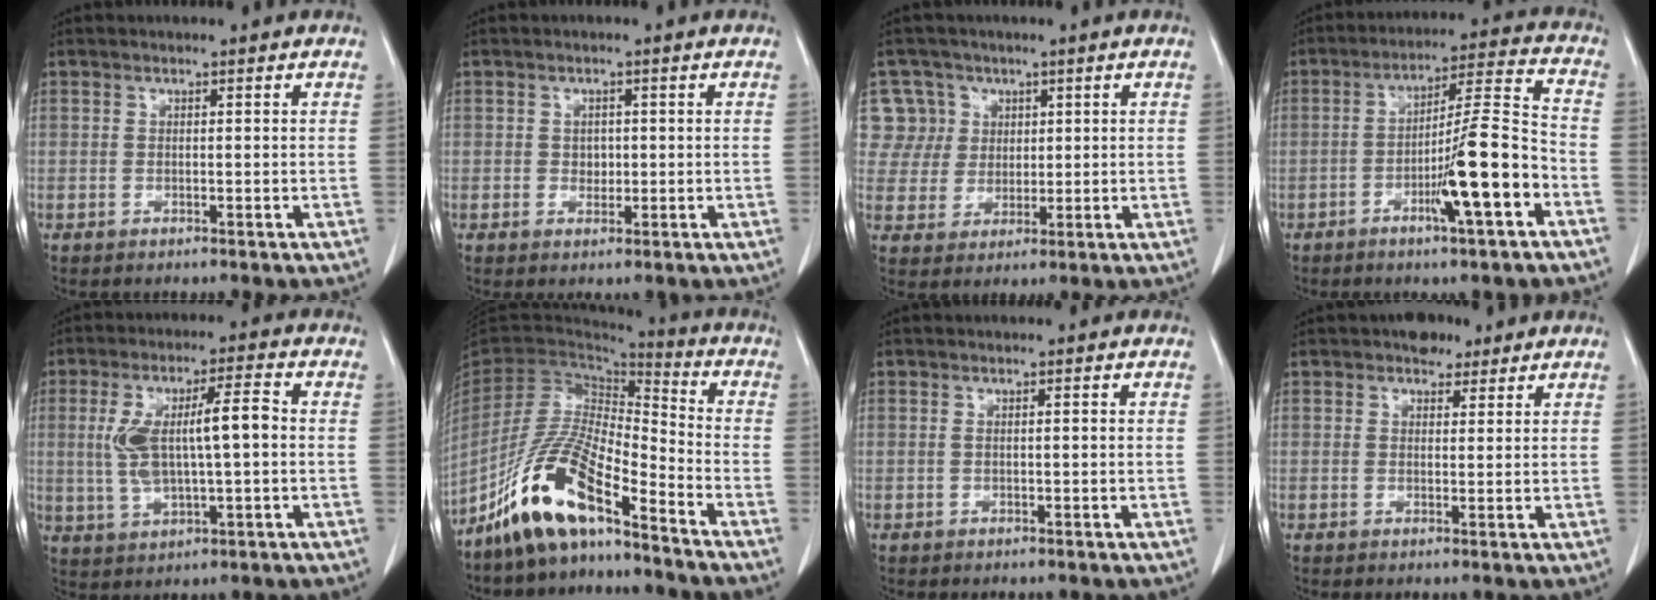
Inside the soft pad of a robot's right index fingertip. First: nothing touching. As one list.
[{"total": 1.6, "force": [0.0, 1.3, 0.9], "torque": [-0.014, 0.002, 0.003]}, {"total": 6.7, "force": [2.6, 6.2, -0.3], "torque": [0.016, 0.013, 0.057]}, {"total": 12.2, "force": [-4.7, 0.2, 11.2], "torque": [-0.184, 0.004, -0.076]}, {"total": 10.4, "force": [0.5, 2.6, 10.1], "torque": [-0.200, 0.023, 0.015]}, {"total": 13.4, "force": [-9.4, 2.8, 9.2], "torque": [-0.187, 0.000, -0.178]}, {"total": 0.8, "force": [0.1, 0.2, 0.8], "torque": [-0.016, 0.003, 0.004]}, {"total": 3.2, "force": [2.3, 1.9, 1.2], "torque": [-0.016, 0.008, 0.033]}]